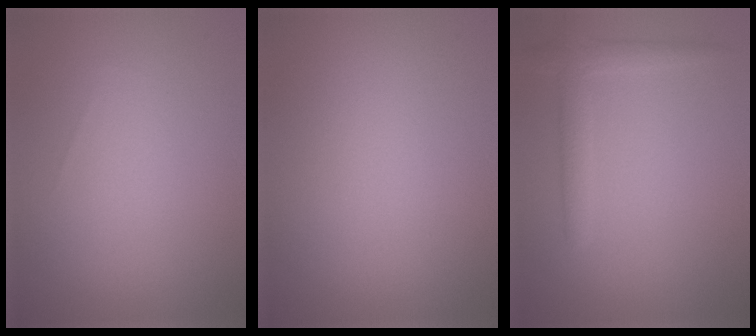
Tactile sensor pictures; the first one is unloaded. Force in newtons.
{"total": 0.0}
{"total": 2.3, "press": 2.3, "slide": 0.2}